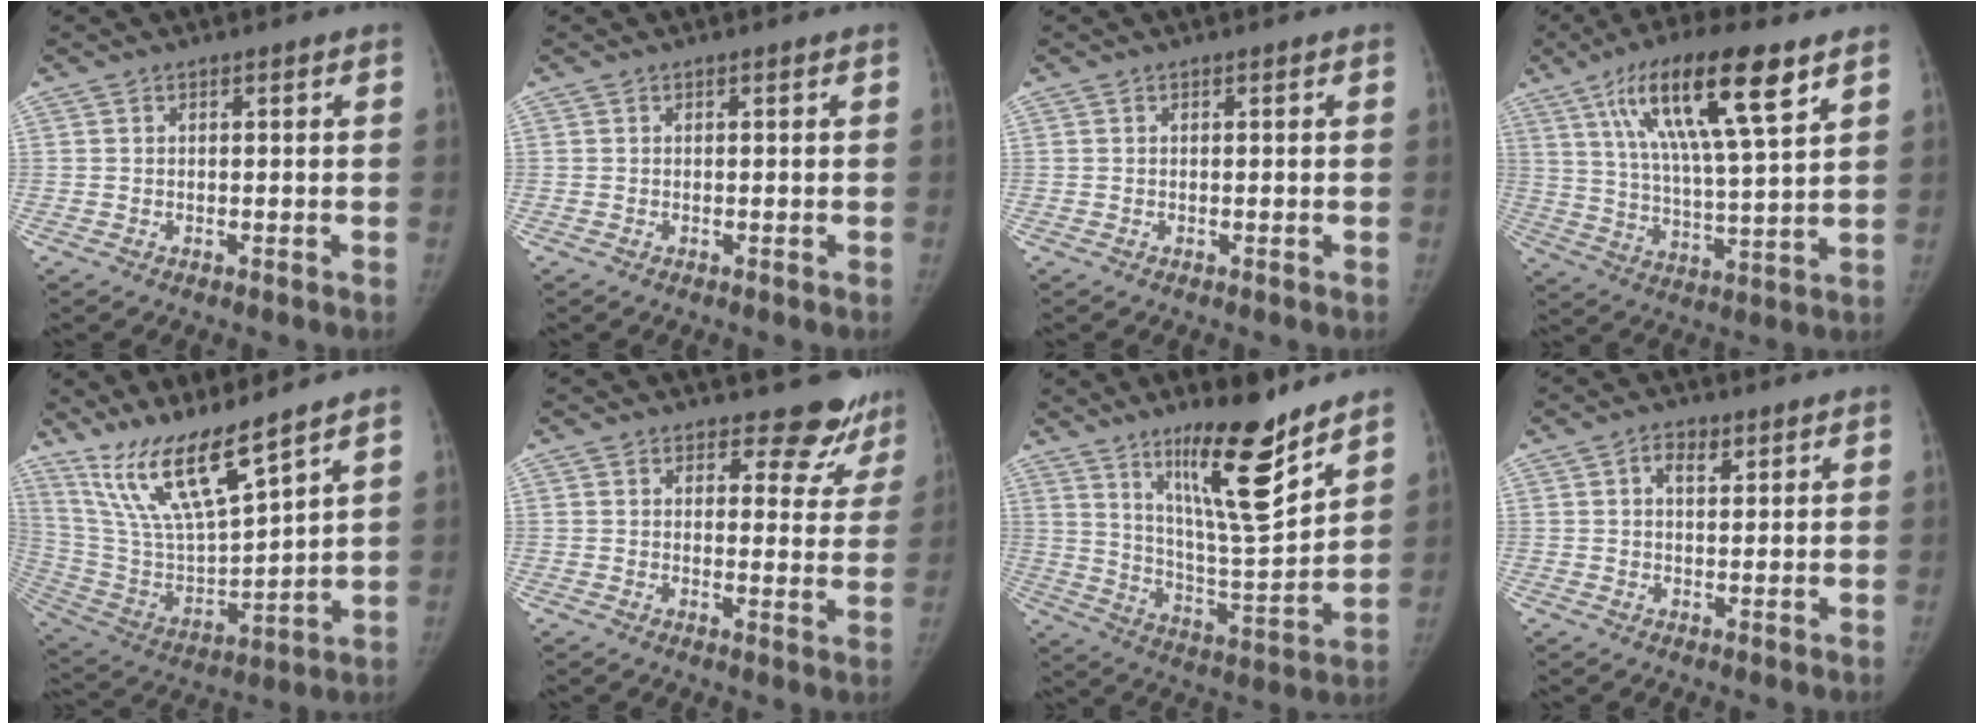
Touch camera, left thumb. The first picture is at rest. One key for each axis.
{"total": 0.0}
{"total": 0.0}
{"total": 19.1, "fx": 9.6, "fy": 4.0, "fz": 16.0, "tx": -0.273, "ty": -0.027, "tz": 0.168}
{"total": 16.2, "fx": 12.4, "fy": 2.2, "fz": 10.1, "tx": -0.182, "ty": -0.069, "tz": 0.254}
{"total": 9.8, "fx": 8.8, "fy": 4.1, "fz": 1.4, "tx": 0.034, "ty": -0.061, "tz": 0.084}
{"total": 17.7, "fx": 11.9, "fy": 3.2, "fz": 12.7, "tx": -0.182, "ty": -0.090, "tz": 0.206}
{"total": 3.4, "fx": 1.6, "fy": 2.0, "fz": 2.3, "tx": -0.027, "ty": -0.005, "tz": 0.024}